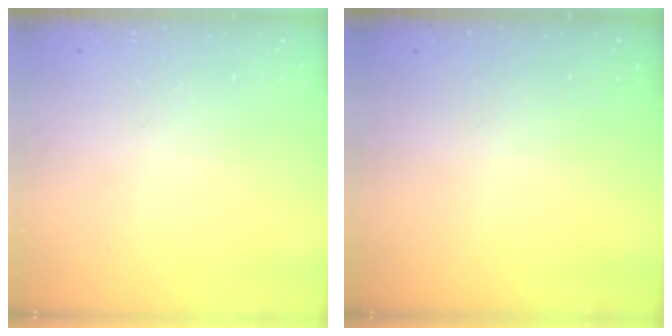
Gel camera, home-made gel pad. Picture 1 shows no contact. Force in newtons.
{"total": 0.0}